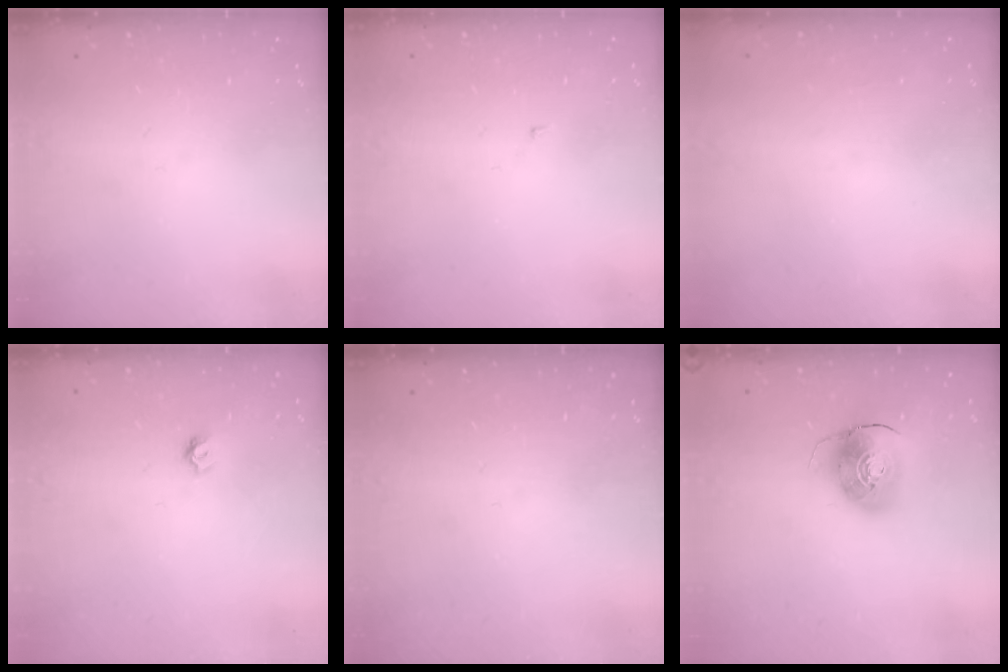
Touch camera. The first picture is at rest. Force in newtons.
{"total": 1.4, "press": 1.3, "slide": 0.1}
{"total": 0.9, "press": 0.9, "slide": 0.1}
{"total": 4.2, "press": 4.2, "slide": 0.4}
{"total": 0.0}
{"total": 9.8, "press": 9.7, "slide": 1.4}